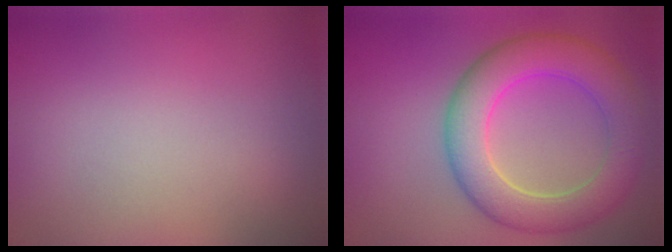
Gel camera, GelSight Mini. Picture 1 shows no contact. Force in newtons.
{"total": 6.8, "press": 6.8, "slide": 0.4}